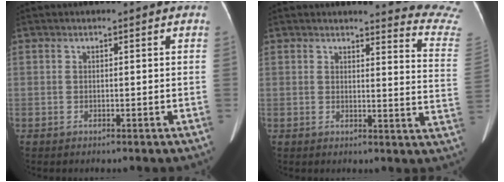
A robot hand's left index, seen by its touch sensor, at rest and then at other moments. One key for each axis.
{"total": 12.5, "fx": 12.4, "fy": -1.4, "fz": 1.1, "tx": 0.000, "ty": -0.140, "tz": 0.104}